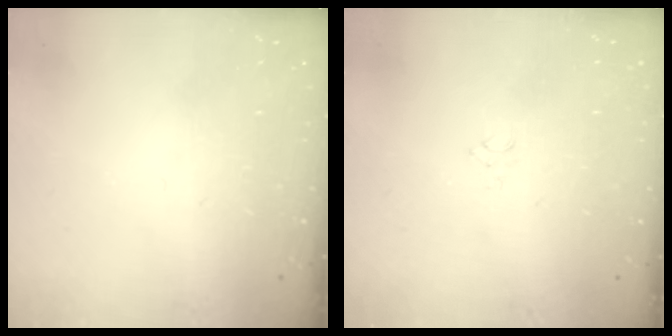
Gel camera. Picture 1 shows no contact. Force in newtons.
{"total": 2.9, "press": 2.9, "slide": 0.3}